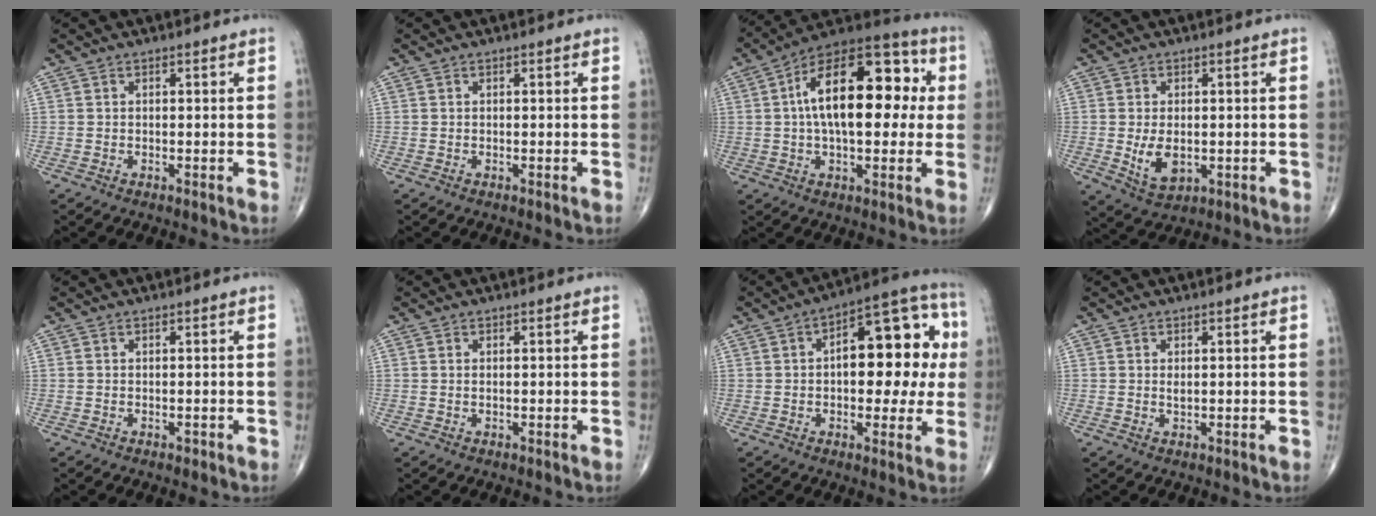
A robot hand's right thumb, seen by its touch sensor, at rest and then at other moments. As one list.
[{"total": 0.0}, {"total": 21.6, "force": [2.8, 10.8, 18.5], "torque": [-0.263, 0.032, 0.030]}, {"total": 6.3, "force": [-0.7, 3.9, 4.9], "torque": [-0.079, -0.012, -0.001]}, {"total": 0.5, "force": [-0.2, 0.3, 0.3], "torque": [-0.002, 0.001, -0.004]}, {"total": 0.0}, {"total": 17.9, "force": [1.9, 8.7, 15.5], "torque": [-0.169, 0.030, 0.018]}, {"total": 0.8, "force": [0.2, 0.3, 0.7], "torque": [-0.012, -0.004, 0.004]}]